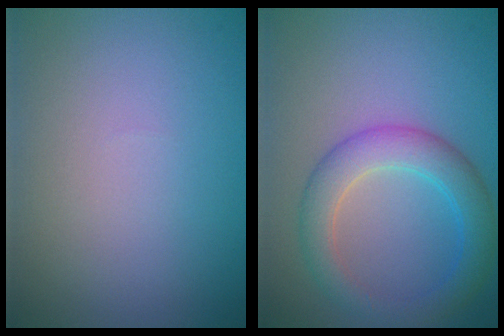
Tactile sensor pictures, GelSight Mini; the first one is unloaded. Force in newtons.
{"total": 4.5, "press": 4.5, "slide": 0.1}